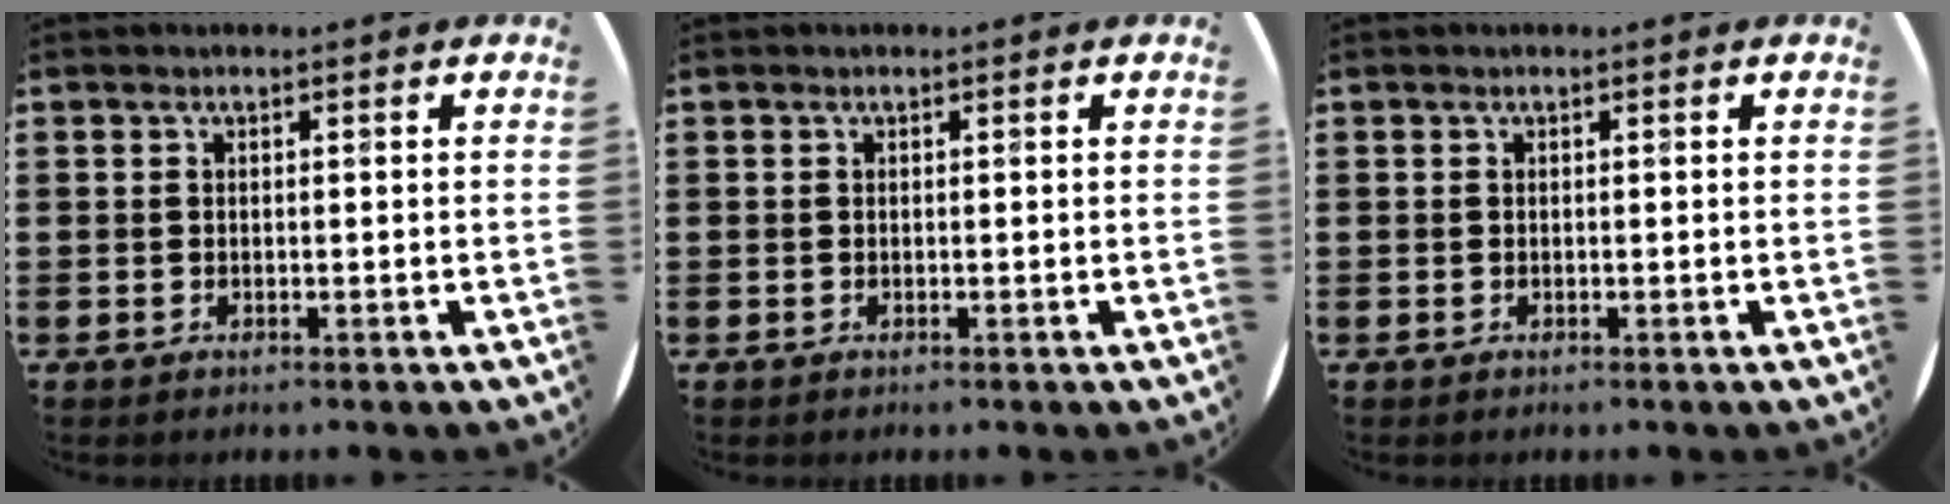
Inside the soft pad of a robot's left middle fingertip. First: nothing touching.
{"total": 0.0}
{"total": 0.0}